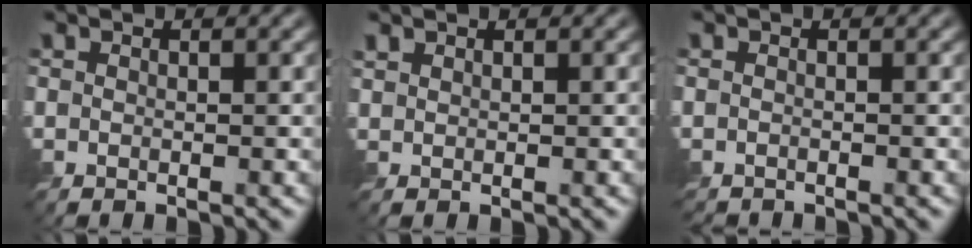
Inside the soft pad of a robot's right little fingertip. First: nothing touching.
{"total": 0.6, "force": [0.6, 0.2, 0.1], "torque": [-0.003, 0.000, 0.016]}
{"total": 1.2, "force": [-1.2, 0.1, -0.1], "torque": [0.004, -0.008, -0.022]}